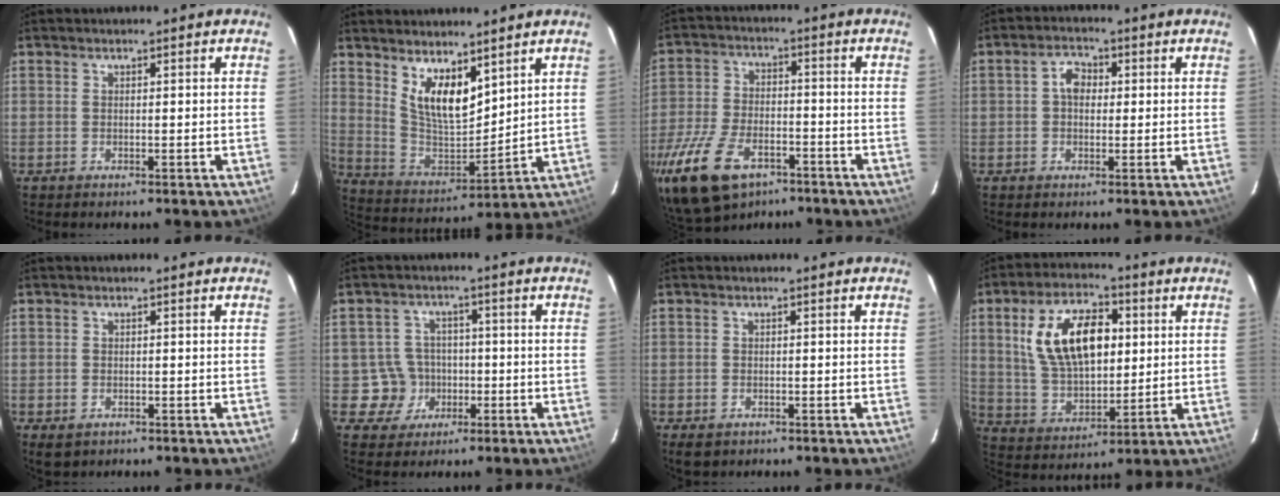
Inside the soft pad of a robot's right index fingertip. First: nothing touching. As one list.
[{"total": 11.0, "force": [6.7, 4.7, 7.5], "torque": [-0.135, -0.012, 0.139]}, {"total": 21.1, "force": [-12.7, 11.5, 12.4], "torque": [-0.292, -0.031, -0.222]}, {"total": 3.6, "force": [0.3, 2.8, 2.3], "torque": [-0.041, 0.014, 0.003]}, {"total": 2.6, "force": [-1.2, 2.0, 1.1], "torque": [-0.021, -0.003, -0.013]}, {"total": 6.2, "force": [-1.7, 5.9, 0.0], "torque": [-0.012, 0.026, -0.021]}, {"total": 2.8, "force": [-1.6, 2.0, 1.2], "torque": [-0.025, -0.003, -0.021]}, {"total": 16.3, "force": [4.0, 8.9, 13.0], "torque": [-0.246, 0.017, 0.084]}]